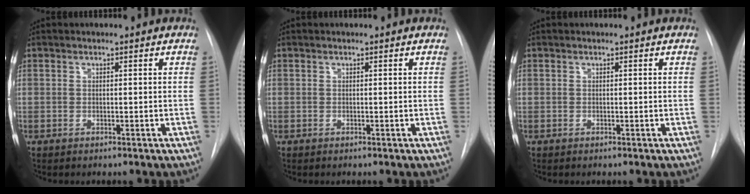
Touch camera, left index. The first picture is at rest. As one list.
[{"total": 0.0}, {"total": 0.0}]